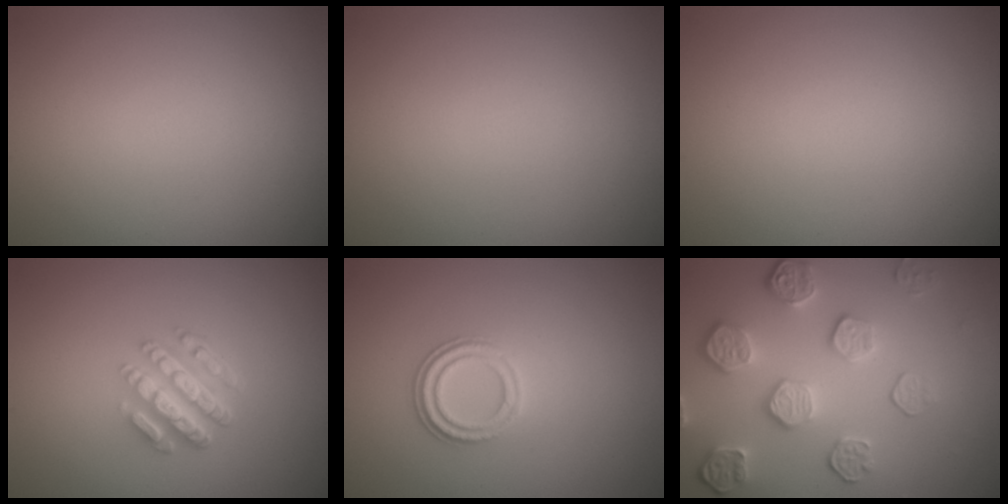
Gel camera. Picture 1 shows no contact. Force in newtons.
{"total": 0.0}
{"total": 0.0}
{"total": 4.8, "press": 3.6, "slide": 3.2}
{"total": 2.3, "press": 2.1, "slide": 1.0}
{"total": 5.4, "press": 4.2, "slide": 3.3}